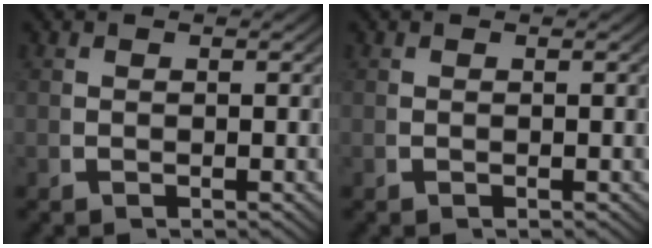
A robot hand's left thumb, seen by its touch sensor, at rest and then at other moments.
{"total": 0.0}